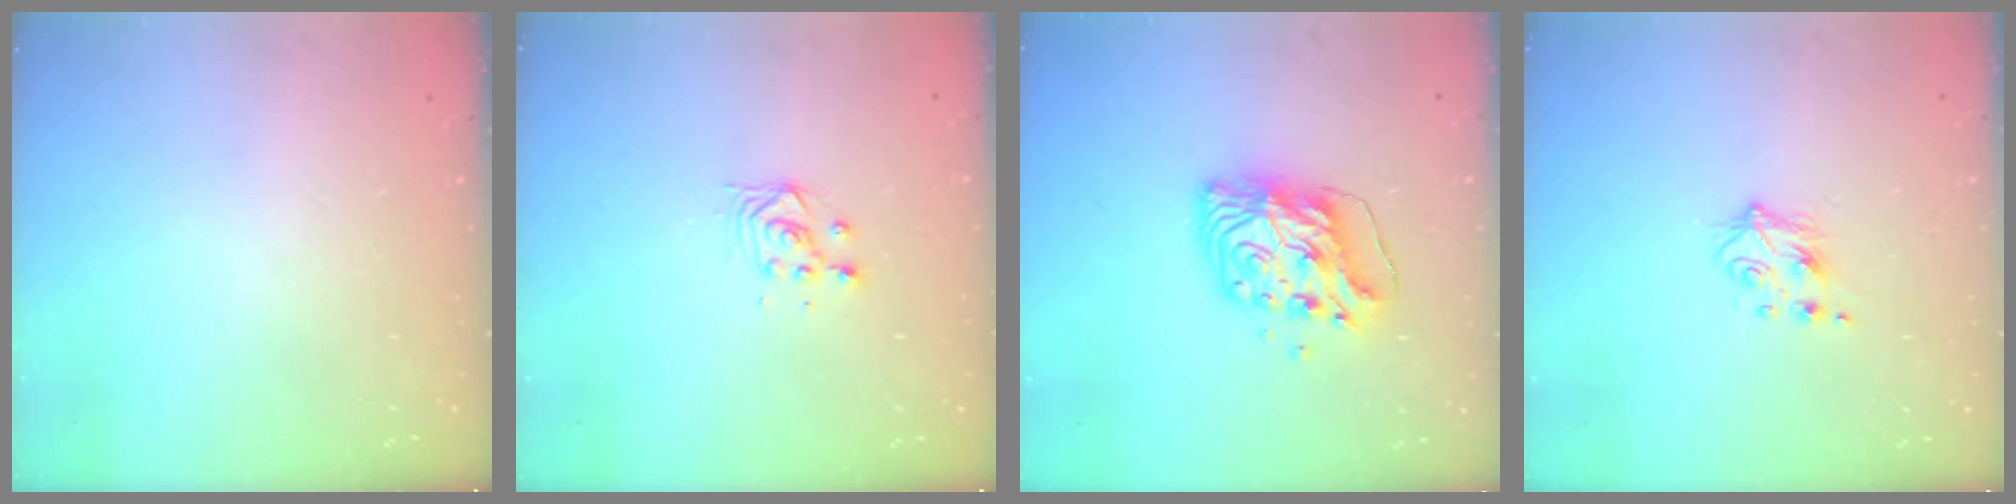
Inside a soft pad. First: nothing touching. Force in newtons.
{"total": 3.4, "press": 3.4, "slide": 0.2}
{"total": 10.7, "press": 10.6, "slide": 0.9}
{"total": 5.0, "press": 4.9, "slide": 0.8}